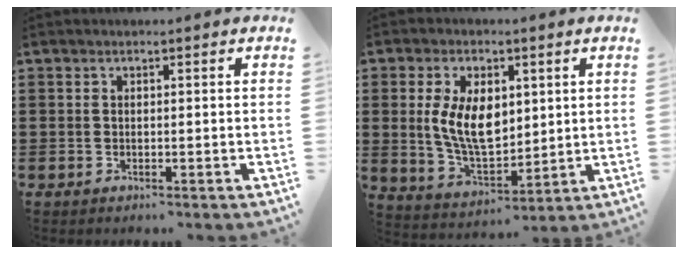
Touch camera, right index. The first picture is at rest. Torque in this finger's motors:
{"motor_torque": [1.08, -0.20, 0.44, 0.21]}